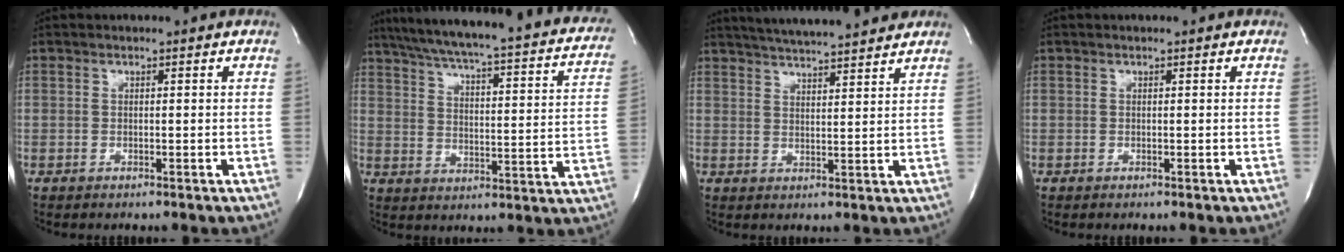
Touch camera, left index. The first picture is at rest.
{"total": 30.5, "force": [25.6, 4.5, 15.9], "torque": [-0.246, -0.045, 0.309]}
{"total": 14.0, "force": [12.6, 0.9, 5.9], "torque": [-0.104, 0.018, 0.181]}
{"total": 0.0}